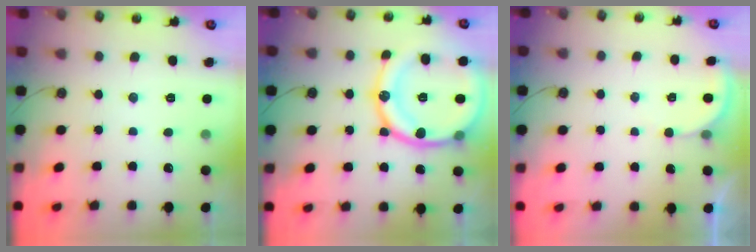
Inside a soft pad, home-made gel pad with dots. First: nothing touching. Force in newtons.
{"total": 25.1, "press": 24.8, "slide": 3.2}
{"total": 2.6, "press": 2.6, "slide": 0.2}